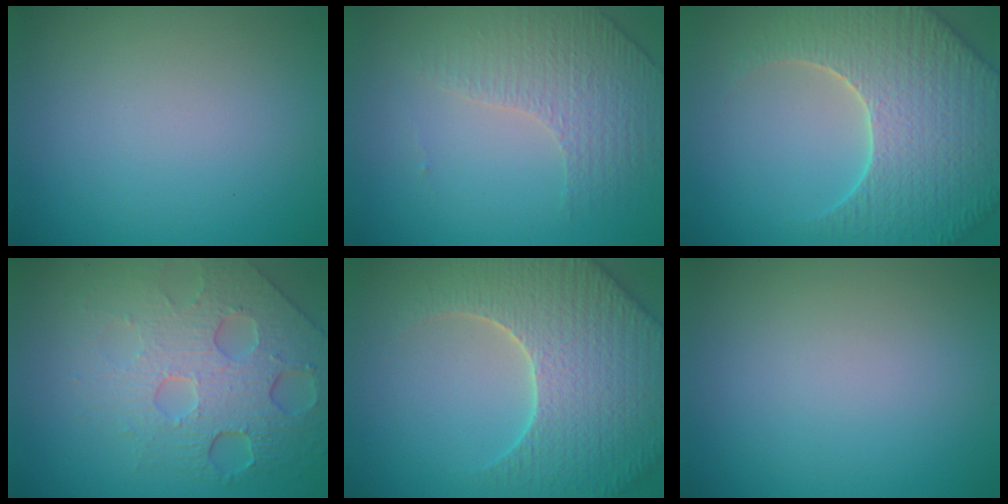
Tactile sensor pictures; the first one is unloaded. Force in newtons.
{"total": 4.4, "press": 3.0, "slide": 3.3}
{"total": 7.7, "press": 7.4, "slide": 2.2}
{"total": 7.9, "press": 5.3, "slide": 5.9}
{"total": 7.9, "press": 7.6, "slide": 2.2}
{"total": 0.0}